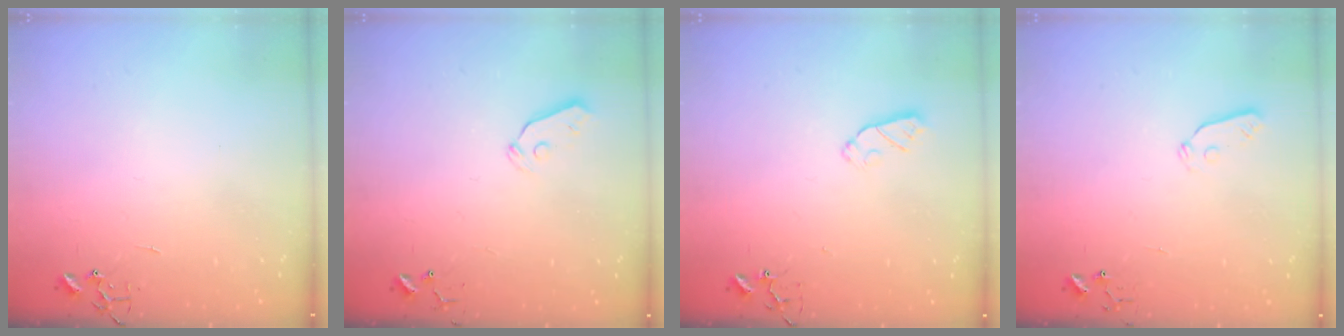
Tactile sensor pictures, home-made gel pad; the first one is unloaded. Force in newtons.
{"total": 3.8, "press": 3.8, "slide": 0.3}
{"total": 5.2, "press": 5.2, "slide": 0.7}
{"total": 4.2, "press": 4.2, "slide": 0.5}